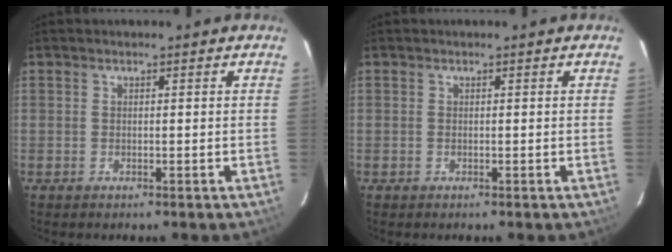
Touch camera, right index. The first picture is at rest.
{"total": 0.0}